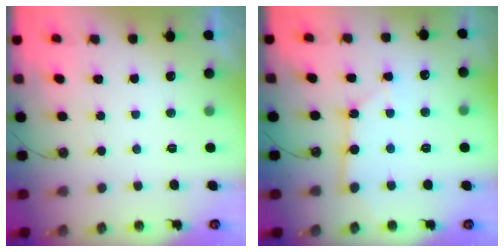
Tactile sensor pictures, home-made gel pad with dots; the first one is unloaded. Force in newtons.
{"total": 3.2, "press": 3.2, "slide": 0.2}